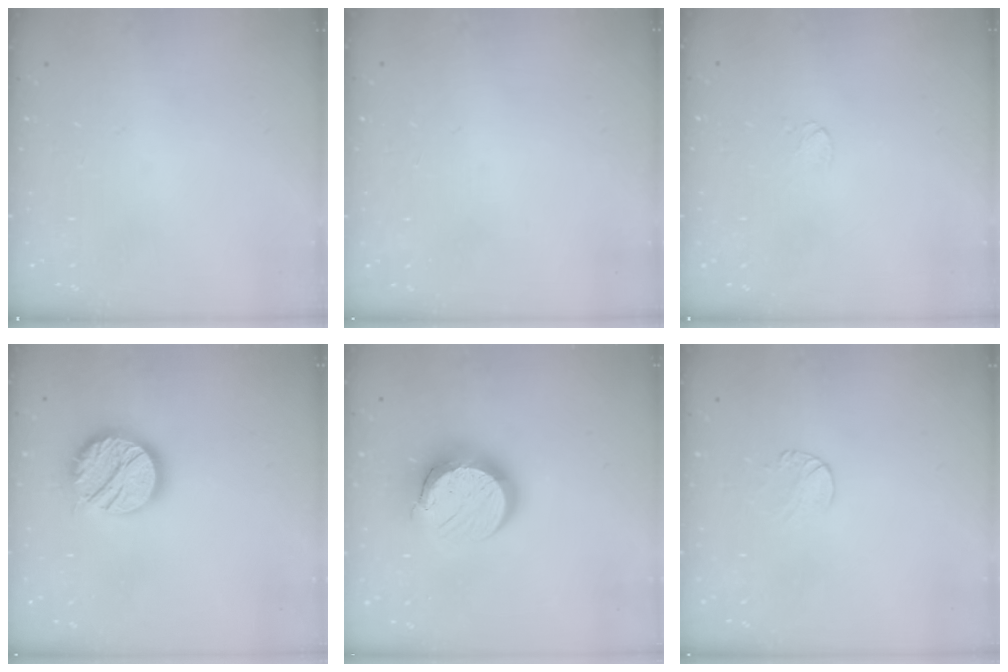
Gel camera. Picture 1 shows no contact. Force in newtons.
{"total": 0.6, "press": 0.5, "slide": 0.1}
{"total": 3.6, "press": 3.6, "slide": 0.4}
{"total": 15.4, "press": 15.3, "slide": 1.2}
{"total": 14.0, "press": 14.0, "slide": 1.1}
{"total": 5.0, "press": 5.0, "slide": 0.5}